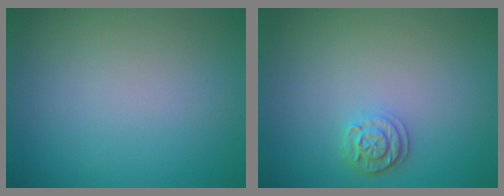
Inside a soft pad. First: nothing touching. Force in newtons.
{"total": 2.1, "press": 1.8, "slide": 0.9}